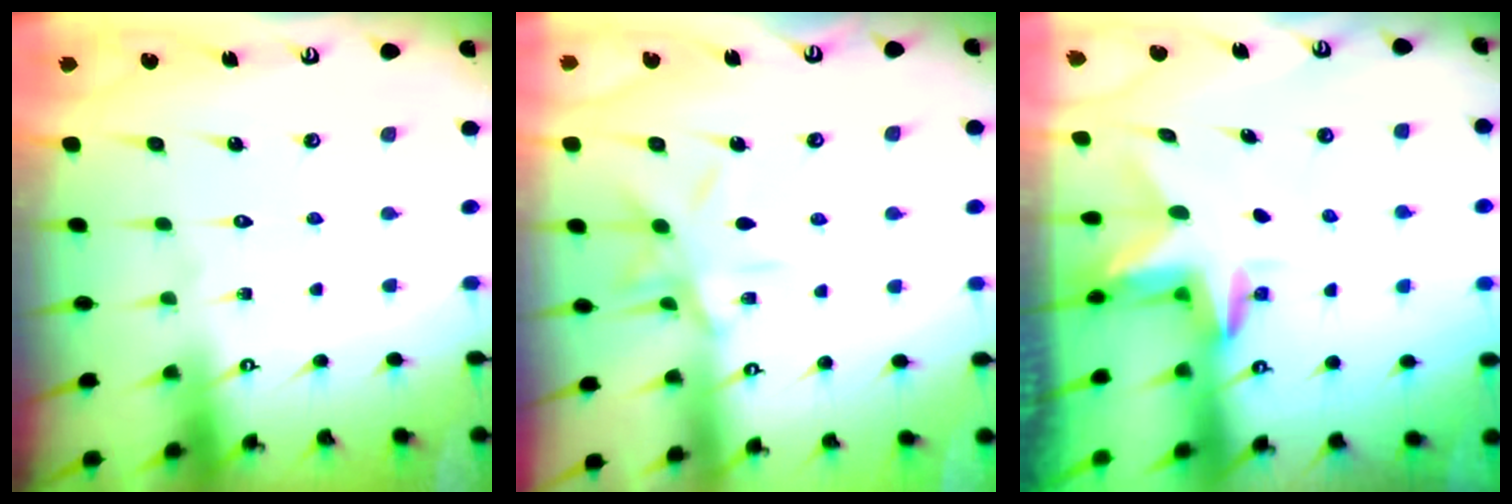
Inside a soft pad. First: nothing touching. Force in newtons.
{"total": 9.7, "press": 9.6, "slide": 0.8}
{"total": 2.9, "press": 2.9, "slide": 0.2}